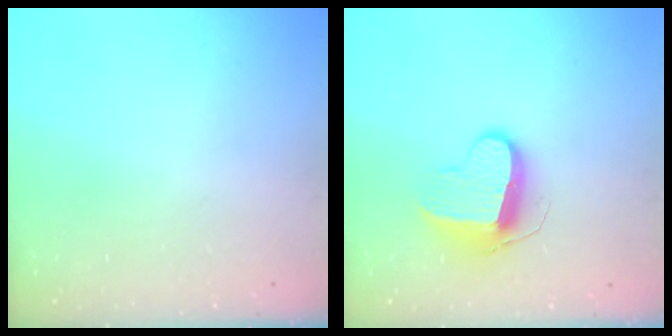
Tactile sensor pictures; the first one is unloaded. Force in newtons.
{"total": 10.1, "press": 10.1, "slide": 0.3}